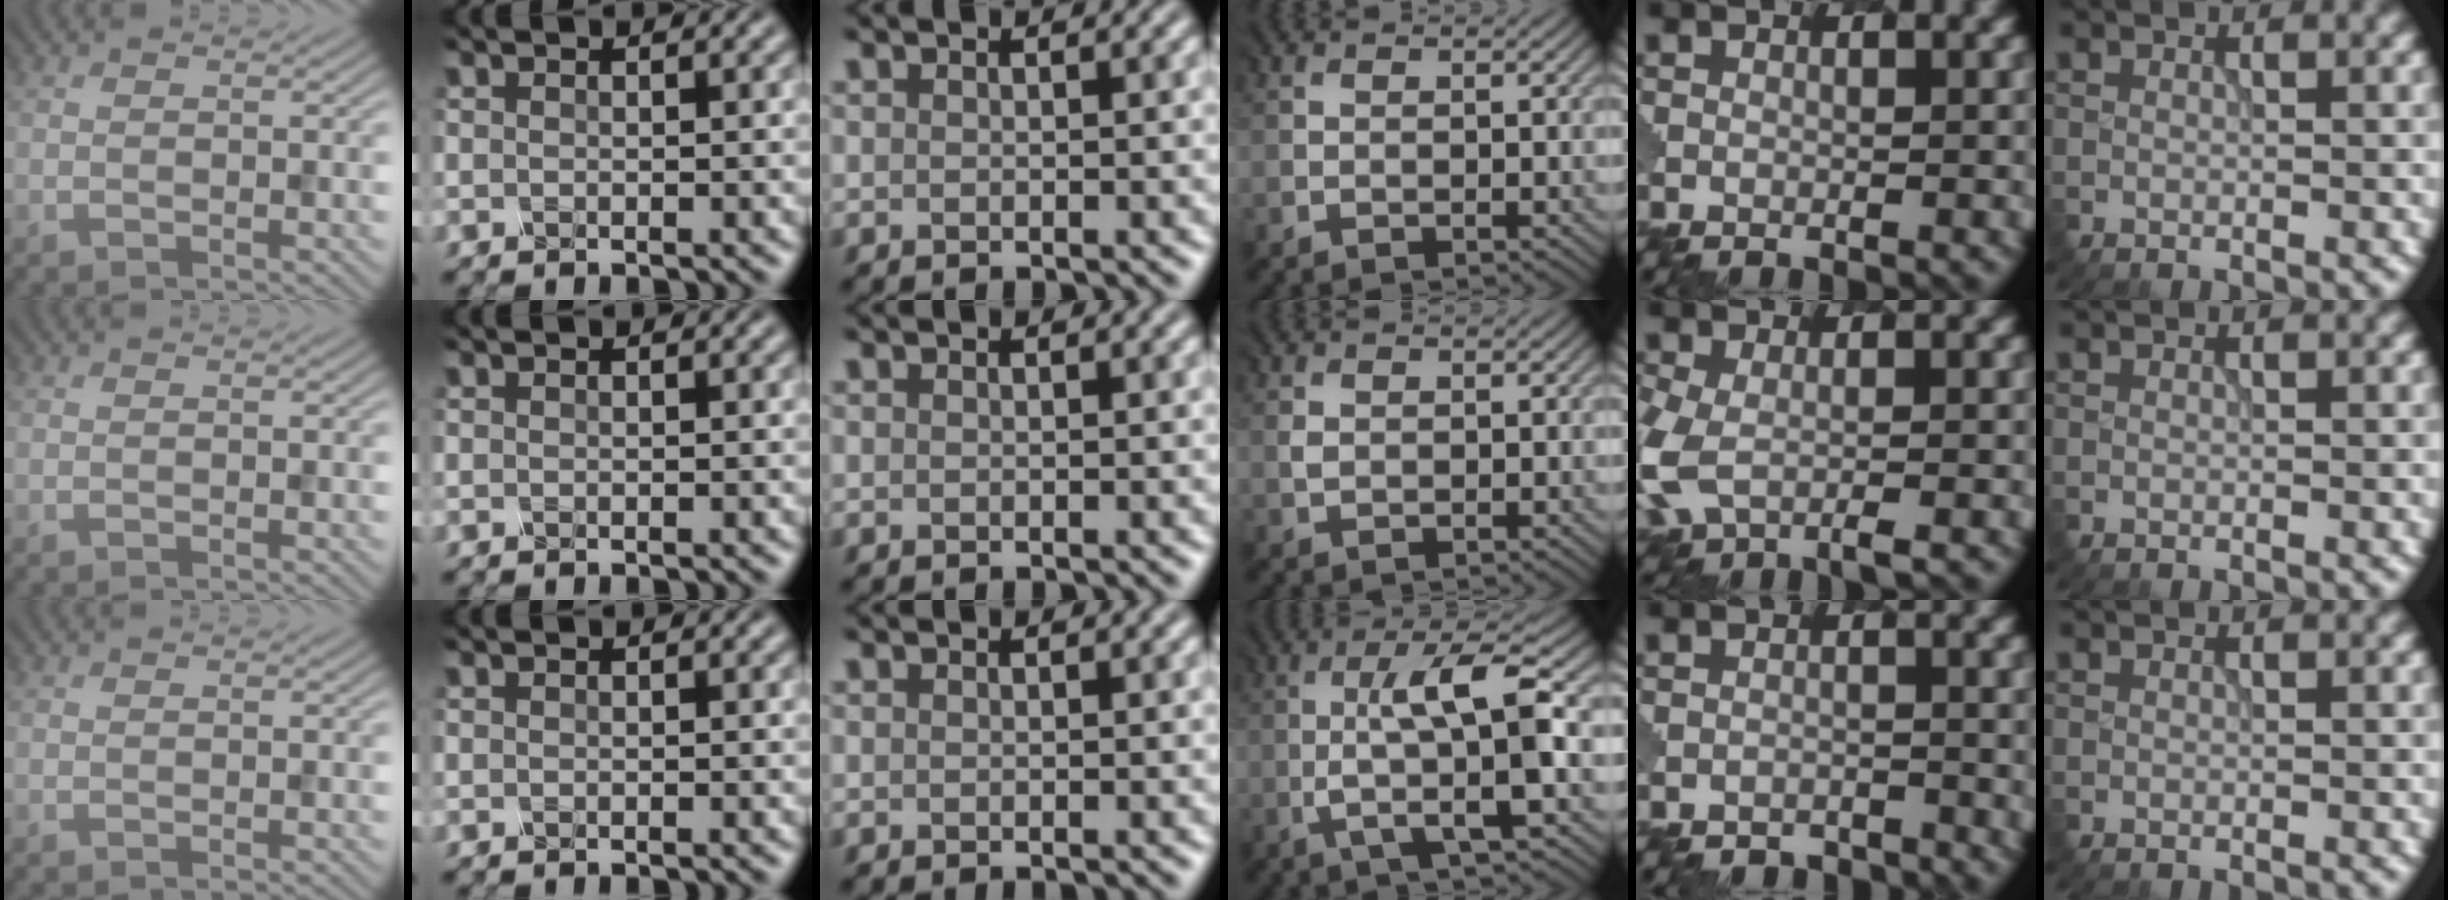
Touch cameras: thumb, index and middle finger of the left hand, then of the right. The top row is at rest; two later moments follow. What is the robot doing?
{"motion": "dispense", "object": "pipette"}